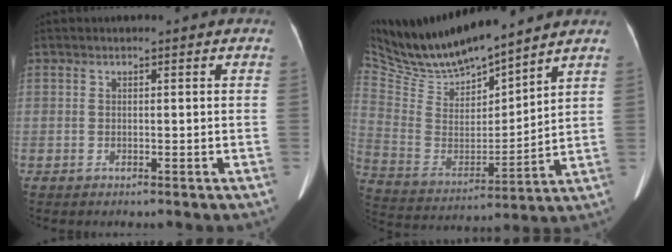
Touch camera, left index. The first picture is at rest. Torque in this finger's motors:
{"motor_torque": [0.21, -1.68, 0.08, 0.00]}